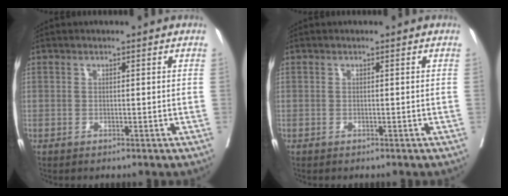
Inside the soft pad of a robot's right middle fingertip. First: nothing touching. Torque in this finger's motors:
{"motor_torque": [-0.03, -0.16, 0.00, 0.00]}